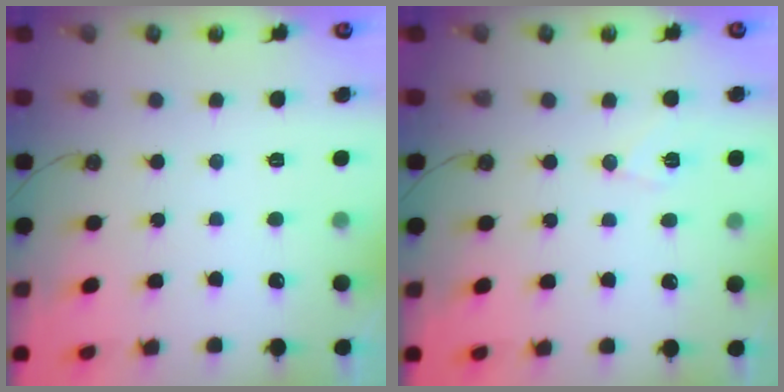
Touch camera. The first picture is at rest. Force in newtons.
{"total": 6.8, "press": 6.7, "slide": 1.1}